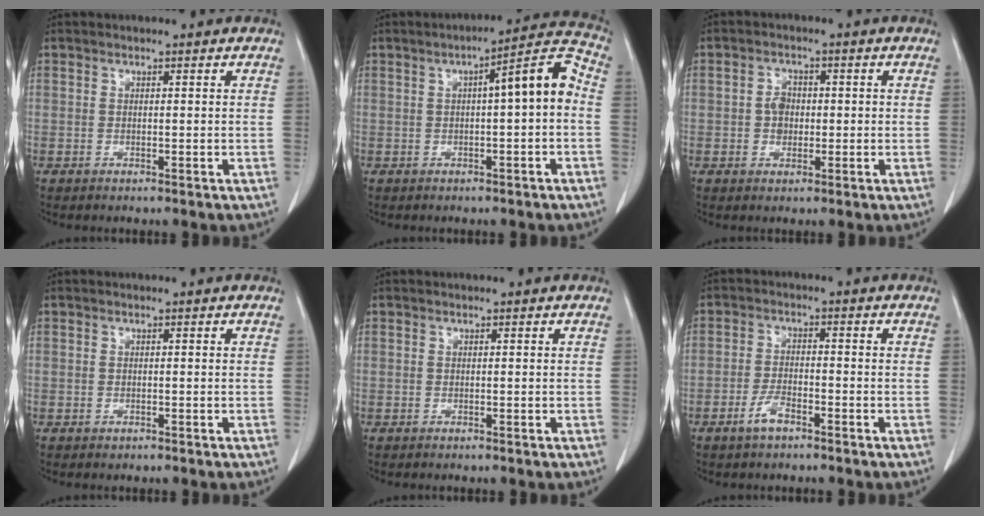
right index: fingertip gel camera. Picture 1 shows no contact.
{"total": 8.1, "force": [0.1, 1.1, 8.0], "torque": [-0.108, 0.029, -0.002]}
{"total": 3.0, "force": [-0.2, 2.4, 1.8], "torque": [-0.029, 0.008, -0.004]}
{"total": 0.0}
{"total": 0.0}
{"total": 3.5, "force": [-2.3, 1.1, 2.5], "torque": [-0.049, 0.002, -0.042]}